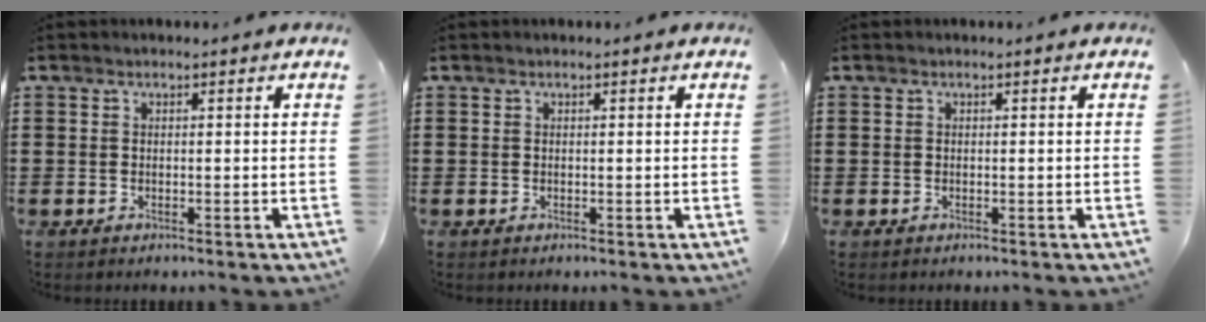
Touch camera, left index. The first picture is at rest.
{"total": 0.0}
{"total": 0.0}